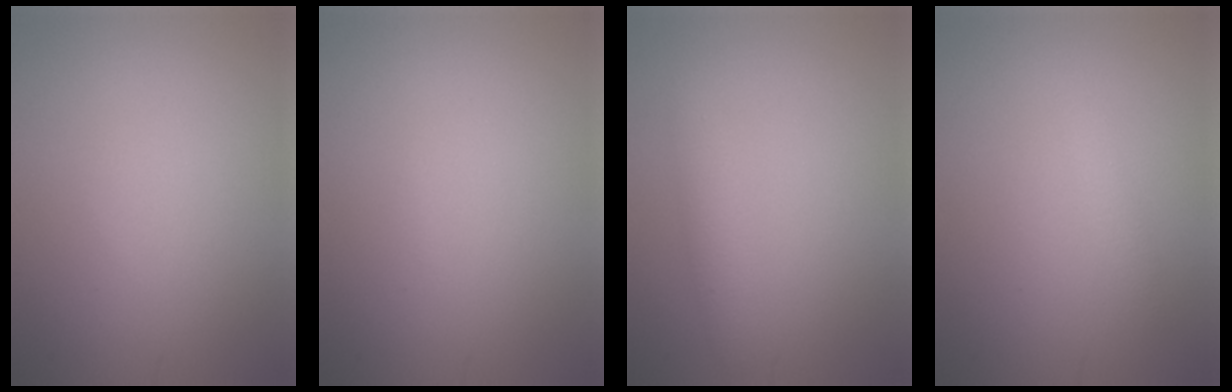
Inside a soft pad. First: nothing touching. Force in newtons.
{"total": 0.0}
{"total": 2.0, "press": 2.0, "slide": 0.2}
{"total": 0.9, "press": 0.9, "slide": 0.1}